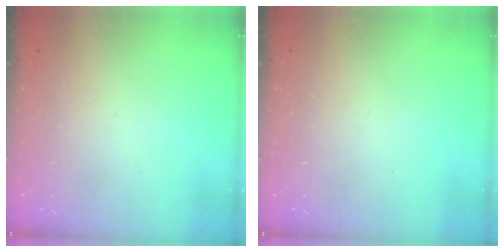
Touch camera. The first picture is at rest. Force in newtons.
{"total": 0.0}